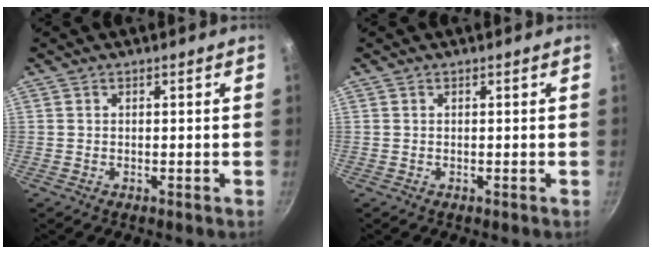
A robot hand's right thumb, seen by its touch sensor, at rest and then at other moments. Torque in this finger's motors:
{"motor_torque": [0.01, 0.01, -0.09, 0.09, 0.00]}